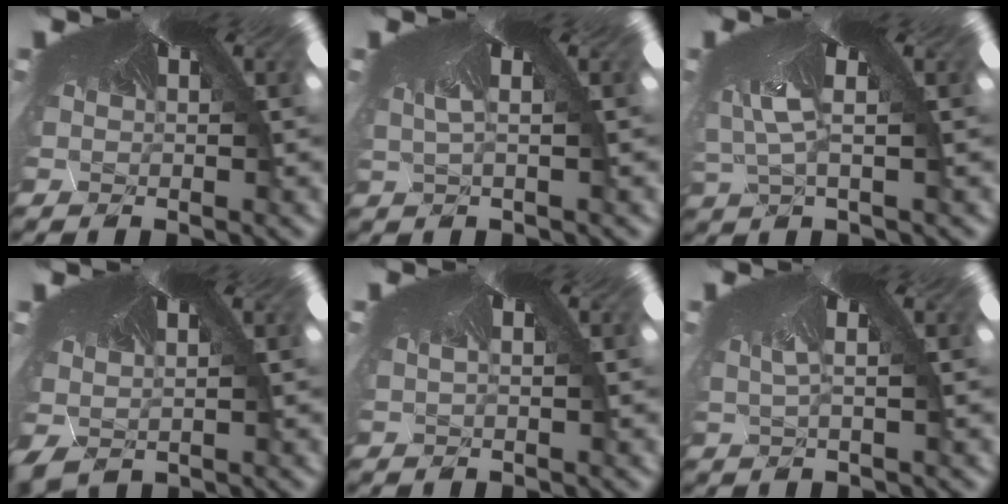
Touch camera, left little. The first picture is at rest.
{"total": 2.4, "force": [-1.7, -1.6, -0.4], "torque": [0.011, -0.023, -0.011]}
{"total": 3.1, "force": [-2.8, -1.2, -0.5], "torque": [-0.020, -0.050, -0.015]}
{"total": 1.7, "force": [-1.7, -0.1, 0.0], "torque": [-0.011, -0.024, -0.005]}
{"total": 0.6, "force": [-0.3, -0.5, 0.1], "torque": [0.007, -0.002, 0.000]}
{"total": 2.3, "force": [-1.6, -1.6, -0.4], "torque": [0.011, -0.021, -0.009]}